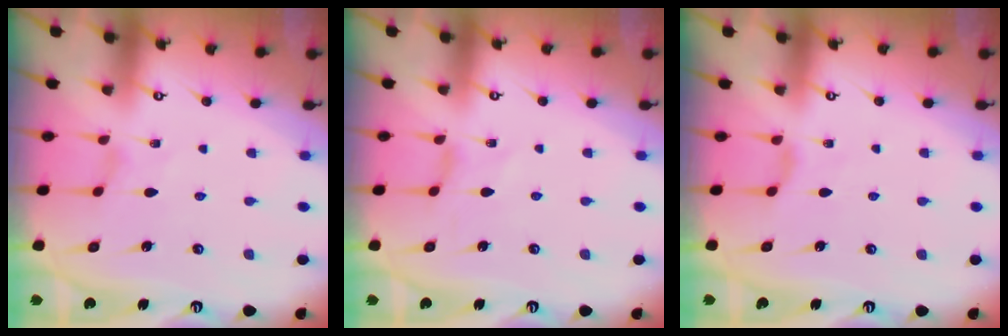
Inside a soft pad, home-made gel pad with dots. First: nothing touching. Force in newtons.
{"total": 0.0}
{"total": 2.7, "press": 2.6, "slide": 0.6}